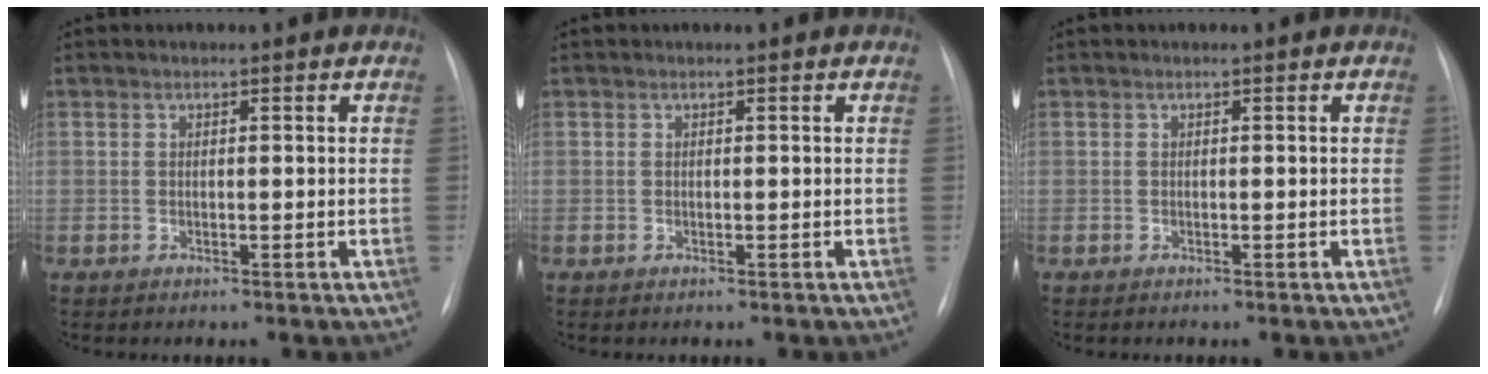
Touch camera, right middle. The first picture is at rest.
{"total": 0.0}
{"total": 0.0}